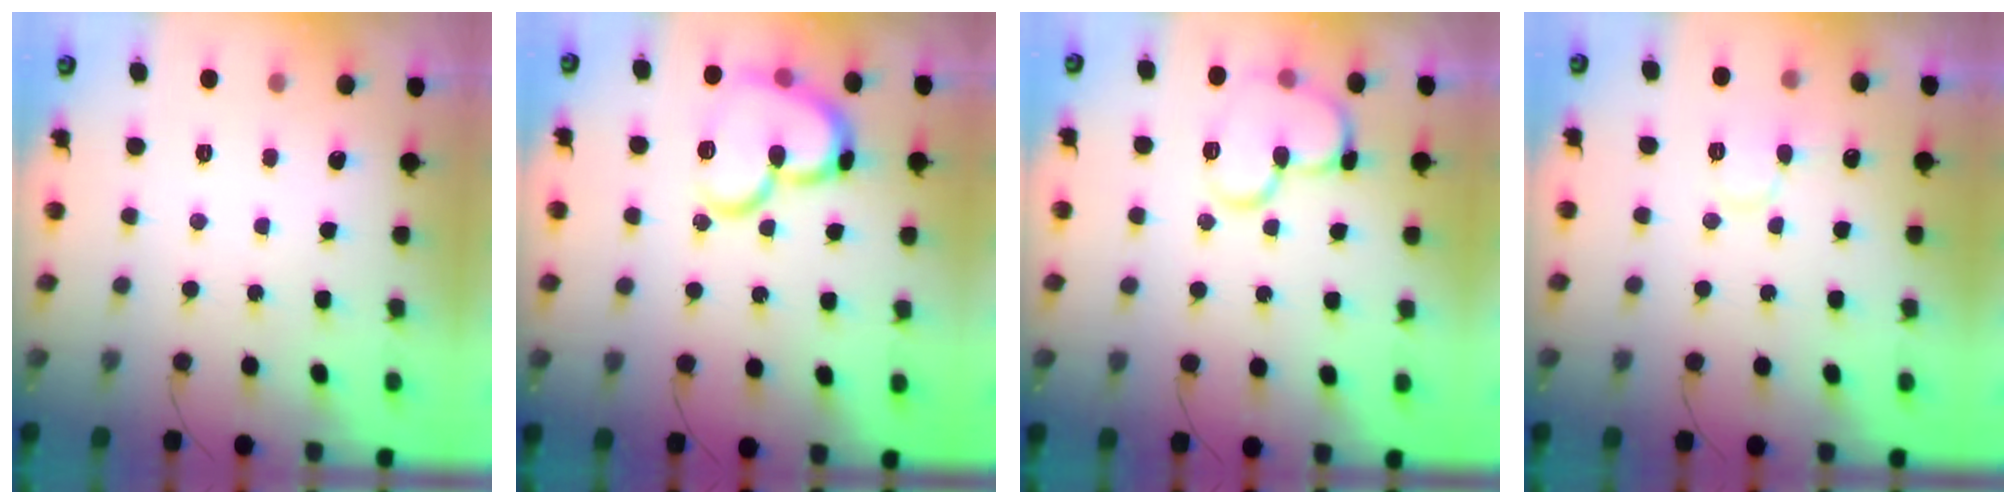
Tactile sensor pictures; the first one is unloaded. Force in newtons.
{"total": 17.7, "press": 17.6, "slide": 1.8}
{"total": 12.5, "press": 12.4, "slide": 1.3}
{"total": 7.8, "press": 7.7, "slide": 1.2}